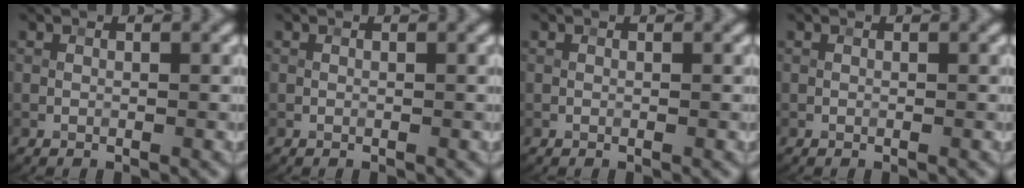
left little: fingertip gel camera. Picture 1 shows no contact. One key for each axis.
{"total": 0.0}
{"total": 0.0}
{"total": 0.0}